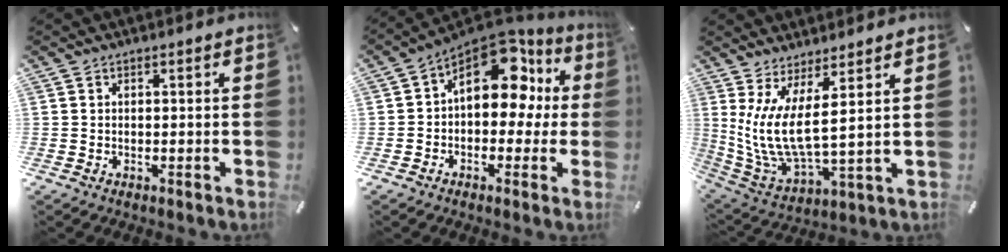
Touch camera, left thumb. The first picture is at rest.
{"total": 16.2, "force": [6.0, 10.3, 11.0], "torque": [-0.139, -0.039, 0.101]}
{"total": 10.3, "force": [3.7, 3.5, 8.9], "torque": [-0.209, -0.033, 0.073]}